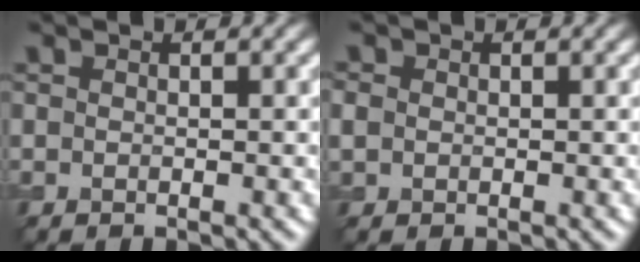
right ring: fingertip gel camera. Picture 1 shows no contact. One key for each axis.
{"total": 1.2, "fx": 0.1, "fy": 1.1, "fz": 0.4, "tx": -0.006, "ty": 0.001, "tz": 0.000}